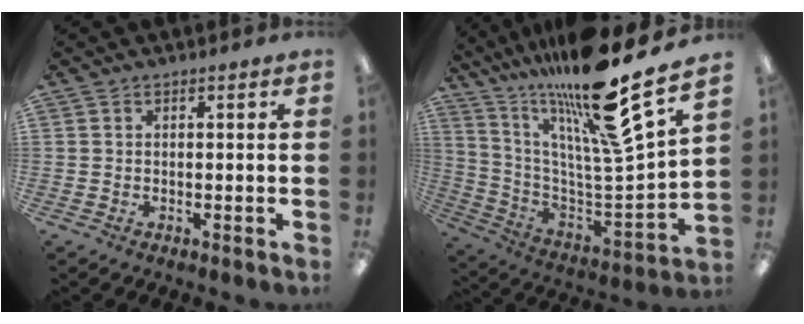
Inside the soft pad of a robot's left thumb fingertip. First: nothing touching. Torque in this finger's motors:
{"motor_torque": [1.69, -0.07, 1.57, -1.19, 0.42]}